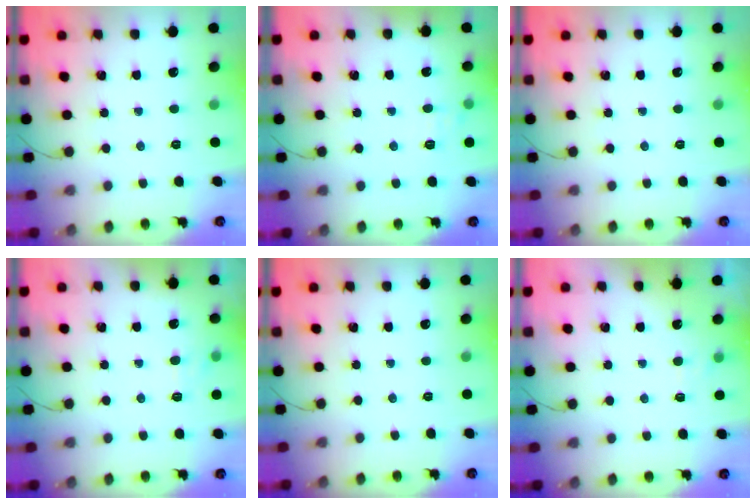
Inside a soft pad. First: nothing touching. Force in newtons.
{"total": 6.9, "press": 6.7, "slide": 1.6}
{"total": 0.0}
{"total": 5.8, "press": 5.6, "slide": 1.2}
{"total": 0.0}
{"total": 1.4, "press": 1.0, "slide": 1.0}